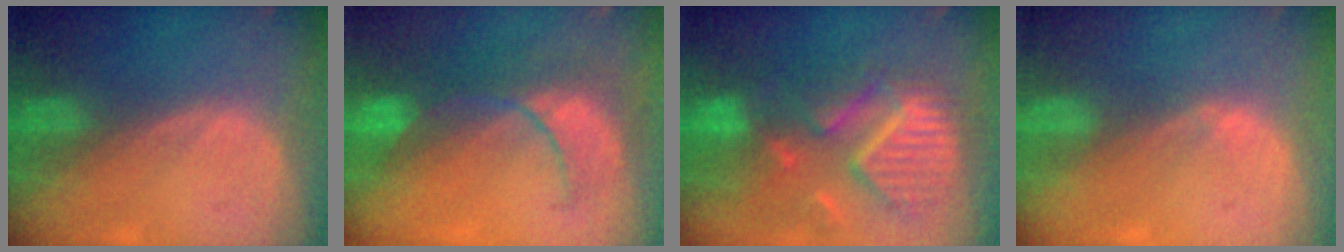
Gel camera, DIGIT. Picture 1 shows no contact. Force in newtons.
{"total": 8.1, "press": 7.9, "slide": 1.6}
{"total": 12.0, "press": 10.5, "slide": 5.8}
{"total": 0.7, "press": 0.7, "slide": 0.3}